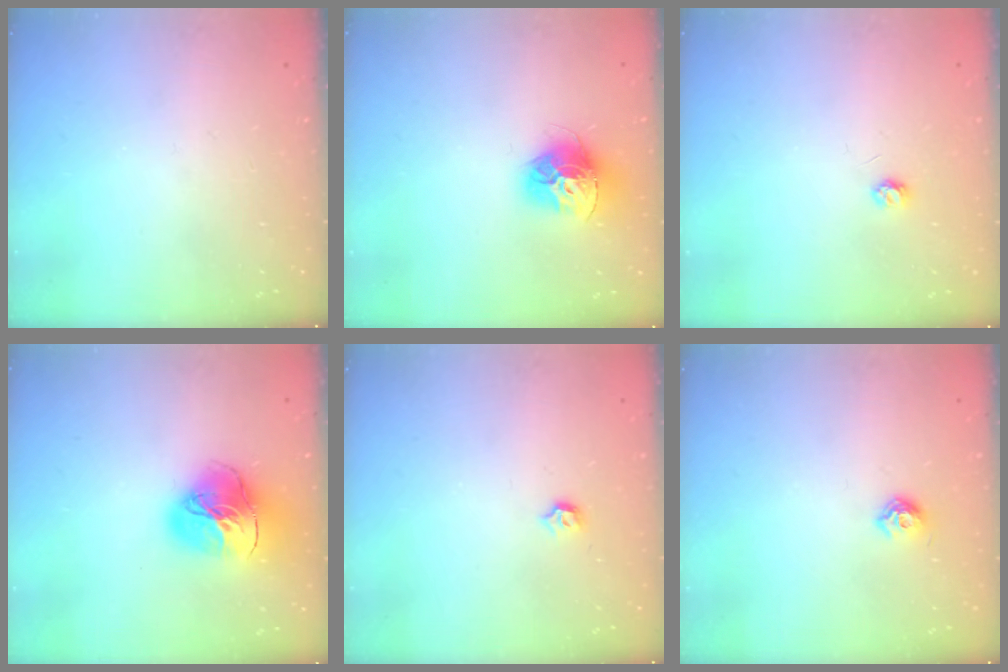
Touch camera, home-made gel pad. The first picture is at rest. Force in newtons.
{"total": 14.1, "press": 14.0, "slide": 1.4}
{"total": 3.2, "press": 3.2, "slide": 0.3}
{"total": 18.0, "press": 17.9, "slide": 1.8}
{"total": 3.7, "press": 3.6, "slide": 0.6}
{"total": 6.7, "press": 6.7, "slide": 0.8}